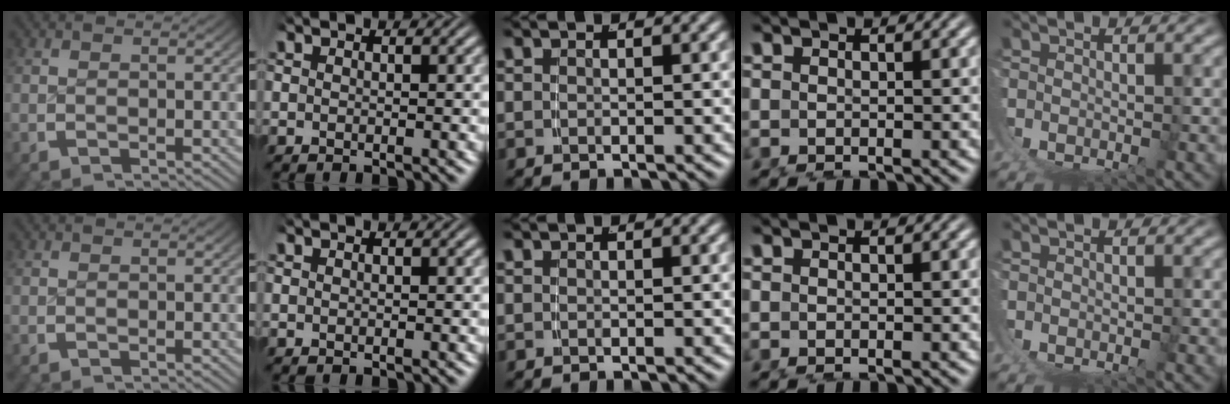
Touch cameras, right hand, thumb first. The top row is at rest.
{}